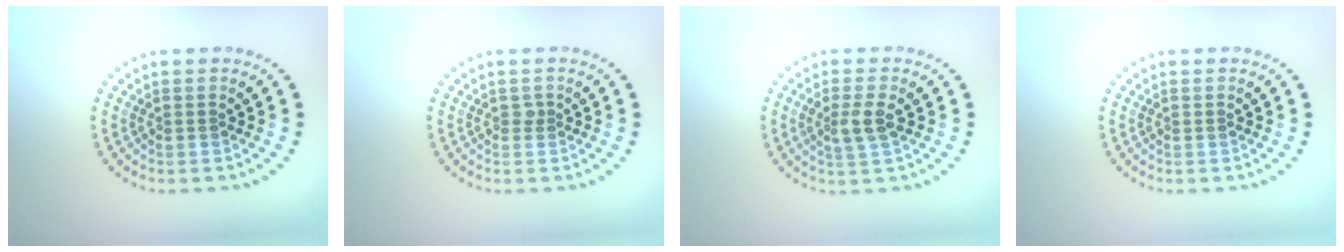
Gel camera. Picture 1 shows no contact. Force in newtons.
{"total": 0.6, "press": 0.5, "slide": 0.4}
{"total": 2.4, "press": 2.3, "slide": 0.6}
{"total": 0.0}